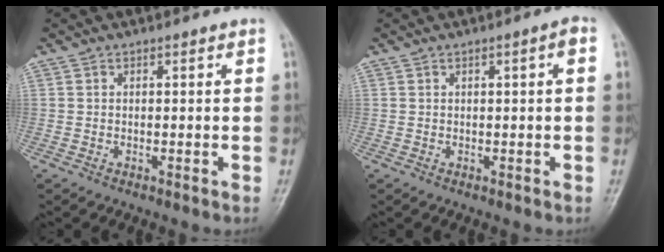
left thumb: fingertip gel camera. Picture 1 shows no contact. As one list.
[{"total": 1.9, "force": [0.4, 0.2, 1.9], "torque": [-0.032, 0.005, 0.006]}]